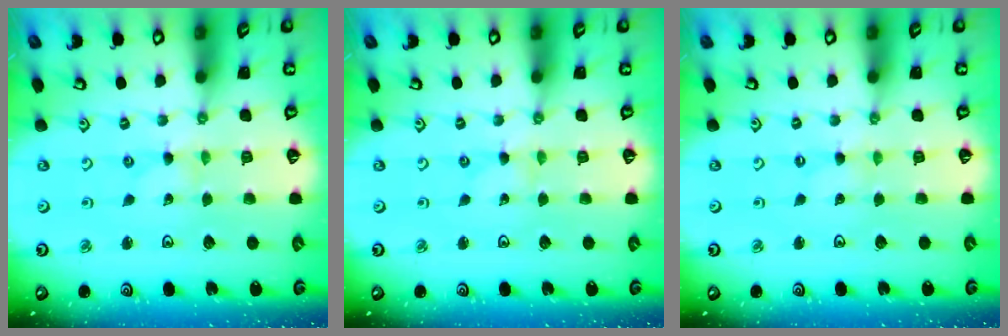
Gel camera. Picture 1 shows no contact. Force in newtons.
{"total": 0.0}
{"total": 0.0}